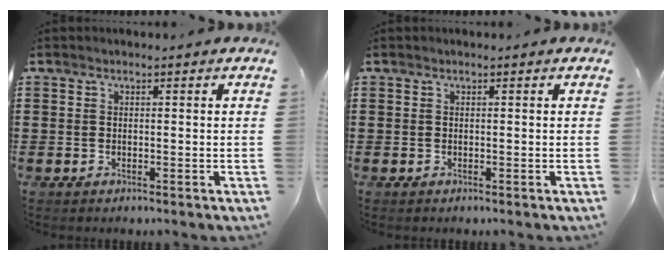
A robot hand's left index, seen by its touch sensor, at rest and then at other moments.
{"total": 0.0}